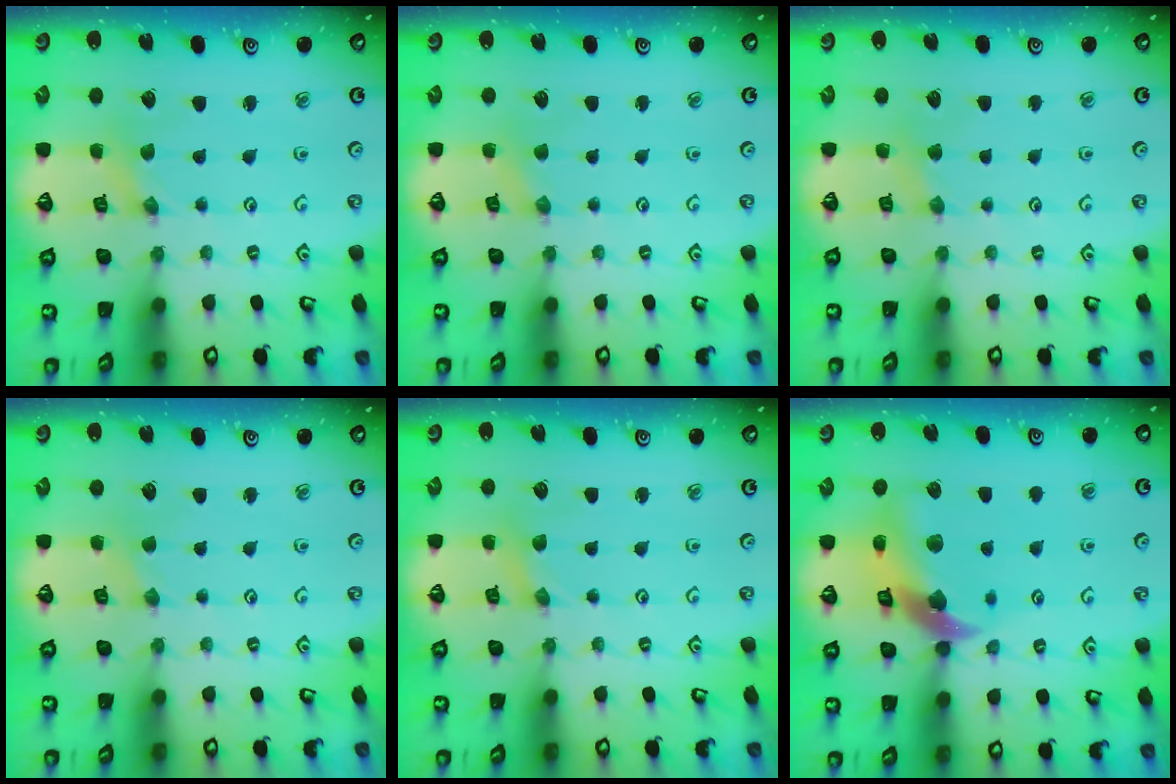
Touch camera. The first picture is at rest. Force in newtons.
{"total": 1.6, "press": 1.6, "slide": 0.3}
{"total": 3.0, "press": 3.0, "slide": 0.5}
{"total": 0.0}
{"total": 1.6, "press": 1.6, "slide": 0.3}
{"total": 13.1, "press": 13.0, "slide": 1.9}